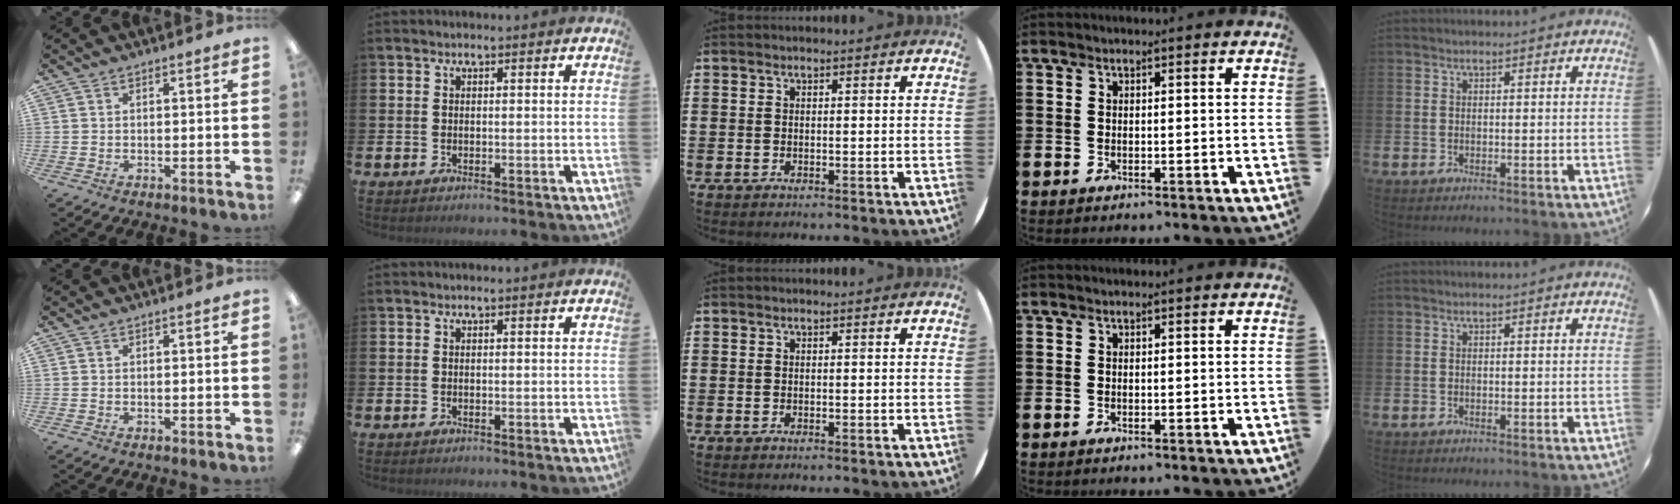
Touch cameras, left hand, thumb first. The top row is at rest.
{}